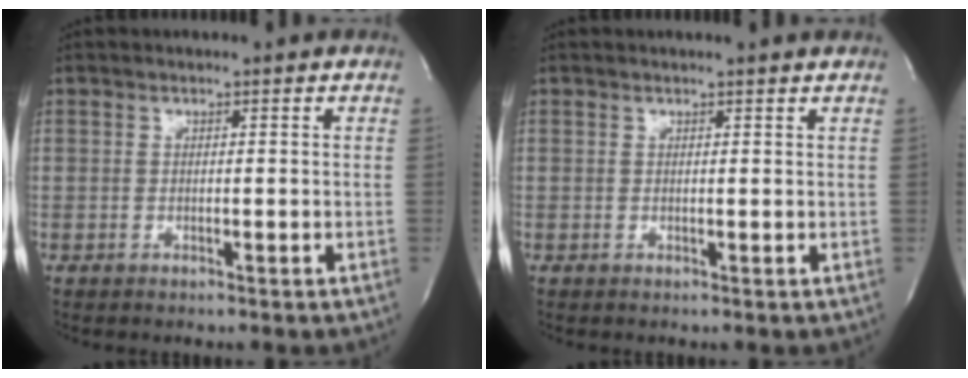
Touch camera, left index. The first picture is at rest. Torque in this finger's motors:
{"motor_torque": [0.19, -0.26, -0.03, -0.01]}